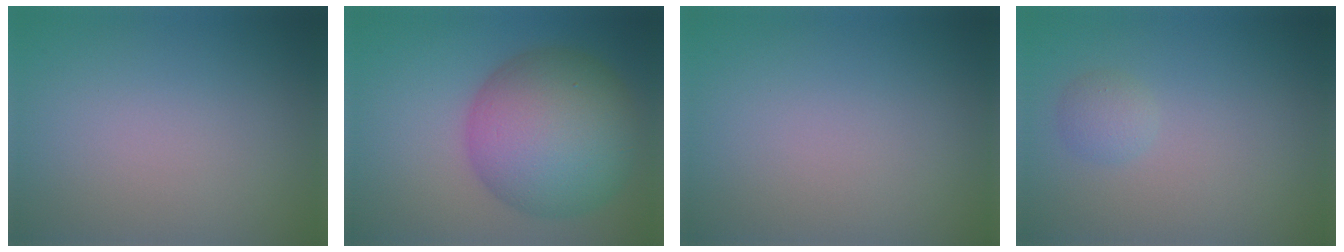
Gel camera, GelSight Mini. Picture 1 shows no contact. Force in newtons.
{"total": 11.6, "press": 11.6, "slide": 0.3}
{"total": 0.0}
{"total": 1.3, "press": 1.3, "slide": 0.1}